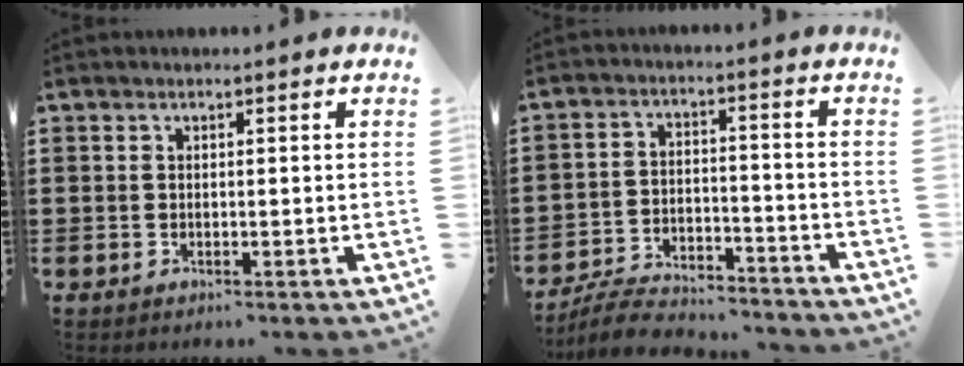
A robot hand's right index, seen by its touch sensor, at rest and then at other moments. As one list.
[{"total": 6.3, "force": [-6.1, 0.9, 1.4], "torque": [-0.033, 0.010, -0.119]}]